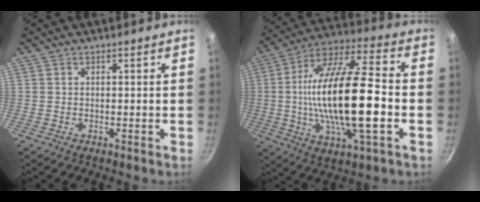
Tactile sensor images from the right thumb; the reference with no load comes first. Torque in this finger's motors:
{"motor_torque": [2.27, 2.74, 2.74, -0.03, 0.43]}